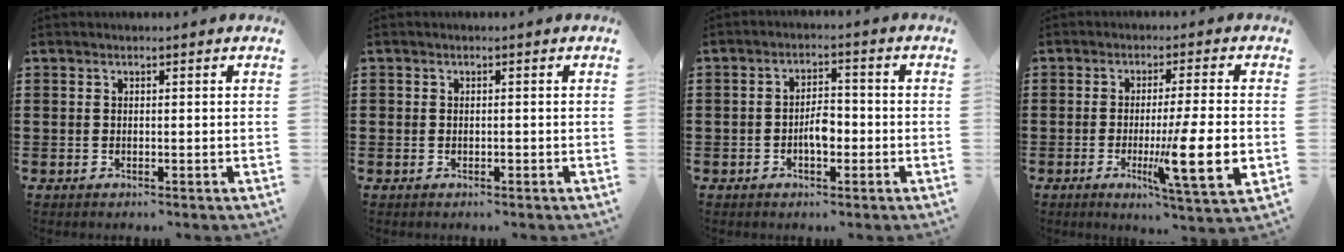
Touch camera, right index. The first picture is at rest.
{"total": 0.6, "force": [-0.3, 0.3, 0.3], "torque": [-0.007, -0.001, -0.006]}
{"total": 3.9, "force": [-1.1, 1.8, 3.3], "torque": [-0.060, 0.007, -0.021]}
{"total": 11.4, "force": [-2.3, 1.0, 11.1], "torque": [-0.188, -0.018, -0.040]}